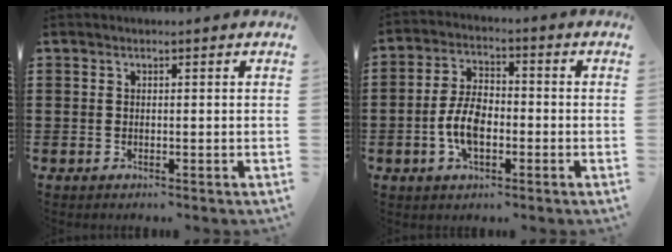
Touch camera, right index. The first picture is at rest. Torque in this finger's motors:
{"motor_torque": [1.09, 1.05, 0.24, 0.09]}